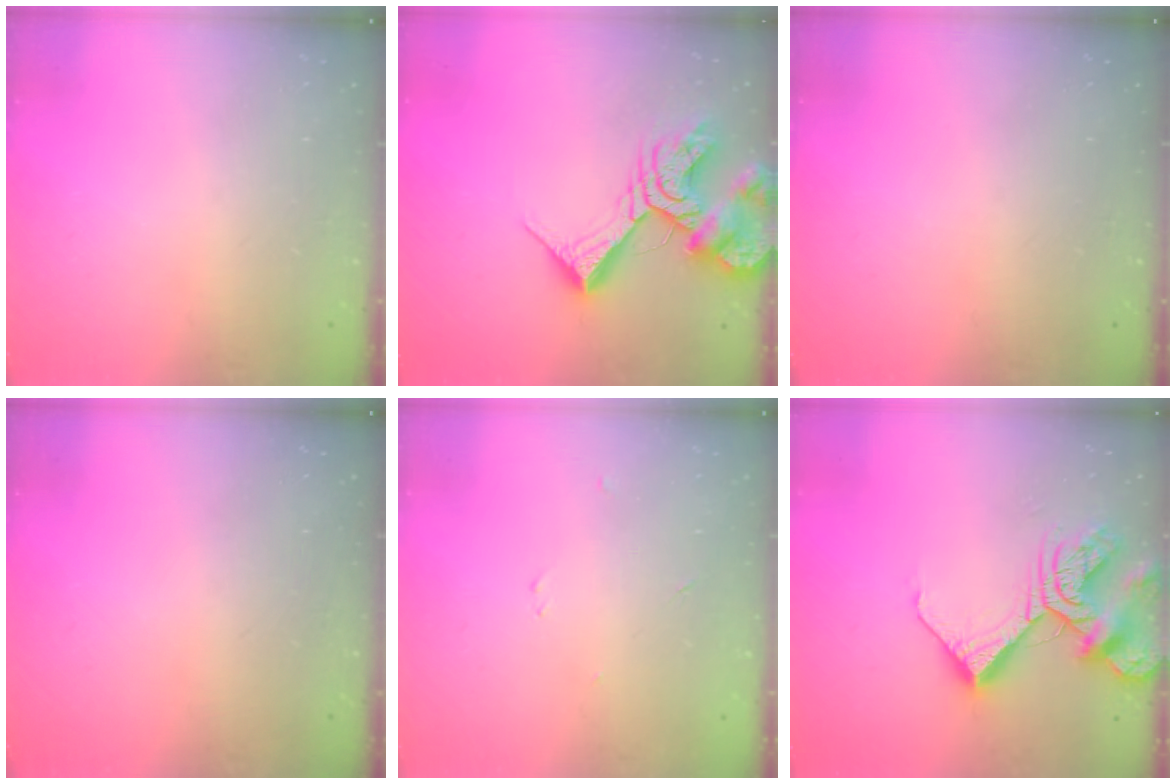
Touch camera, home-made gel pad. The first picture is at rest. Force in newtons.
{"total": 15.0, "press": 14.9, "slide": 1.8}
{"total": 0.0}
{"total": 0.0}
{"total": 2.2, "press": 2.2, "slide": 0.2}
{"total": 12.8, "press": 12.7, "slide": 1.4}